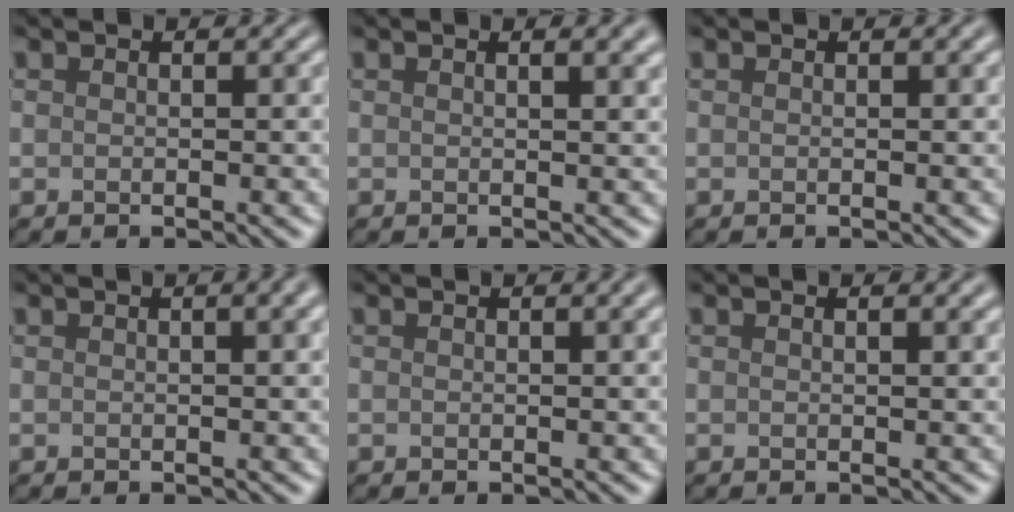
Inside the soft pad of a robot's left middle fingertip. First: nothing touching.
{"total": 3.9, "force": [1.9, 1.7, 2.9], "torque": [-0.009, 0.010, -0.004]}
{"total": 1.1, "force": [0.5, 0.3, 1.0], "torque": [-0.011, 0.001, 0.002]}
{"total": 4.2, "force": [1.7, 2.0, 3.3], "torque": [-0.016, 0.017, -0.007]}
{"total": 1.9, "force": [0.8, 0.6, 1.6], "torque": [-0.015, -0.002, 0.003]}
{"total": 2.3, "force": [1.1, 0.9, 1.8], "torque": [-0.011, -0.003, -0.004]}